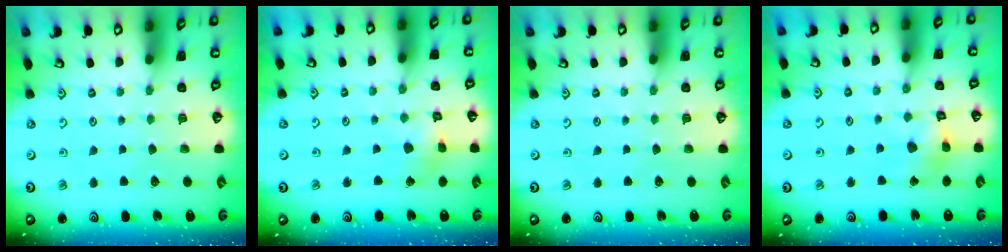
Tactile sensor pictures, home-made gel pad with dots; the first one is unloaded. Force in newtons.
{"total": 2.8, "press": 2.8, "slide": 0.3}
{"total": 0.0}
{"total": 8.0, "press": 8.0, "slide": 0.8}